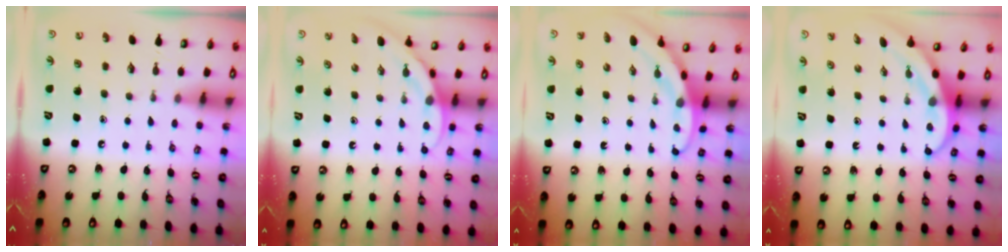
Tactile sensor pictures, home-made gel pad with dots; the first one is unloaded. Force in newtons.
{"total": 4.2, "press": 4.2, "slide": 0.3}
{"total": 2.8, "press": 2.8, "slide": 0.1}
{"total": 3.6, "press": 3.6, "slide": 0.2}